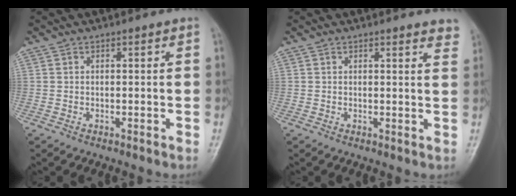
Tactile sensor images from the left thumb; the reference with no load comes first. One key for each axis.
{"total": 3.6, "fx": 3.4, "fy": 0.6, "fz": 0.9, "tx": -0.001, "ty": -0.020, "tz": 0.020}